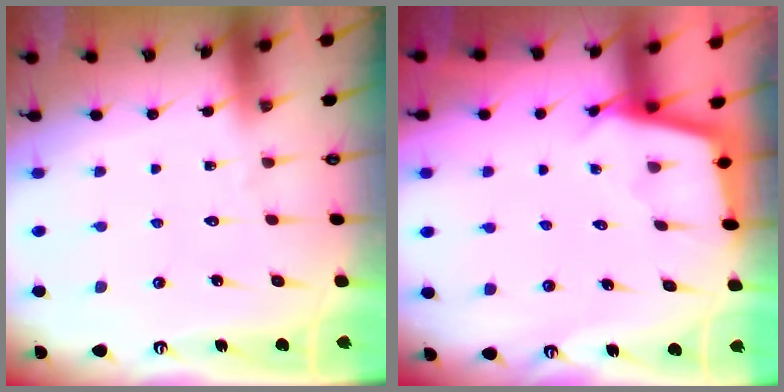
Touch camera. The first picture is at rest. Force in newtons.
{"total": 2.4, "press": 2.4, "slide": 0.2}